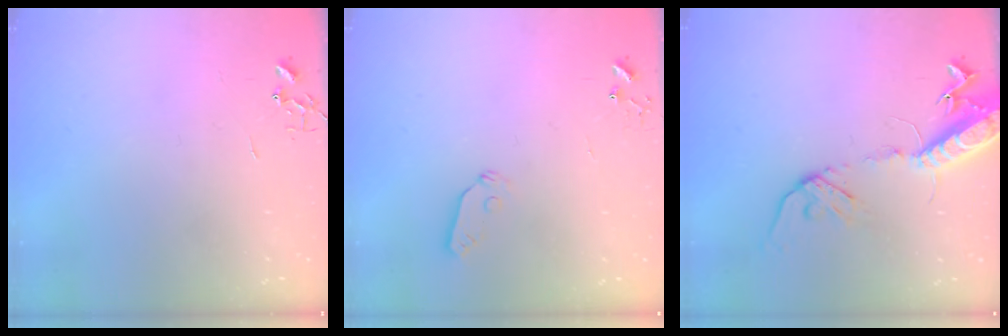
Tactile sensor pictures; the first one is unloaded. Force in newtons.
{"total": 4.3, "press": 4.3, "slide": 0.3}
{"total": 16.2, "press": 15.8, "slide": 3.6}